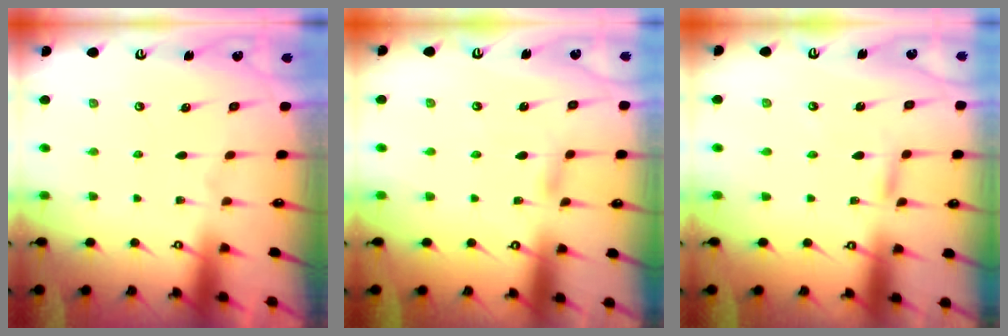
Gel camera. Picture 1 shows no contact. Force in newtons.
{"total": 3.7, "press": 3.7, "slide": 0.4}
{"total": 2.9, "press": 2.8, "slide": 0.3}